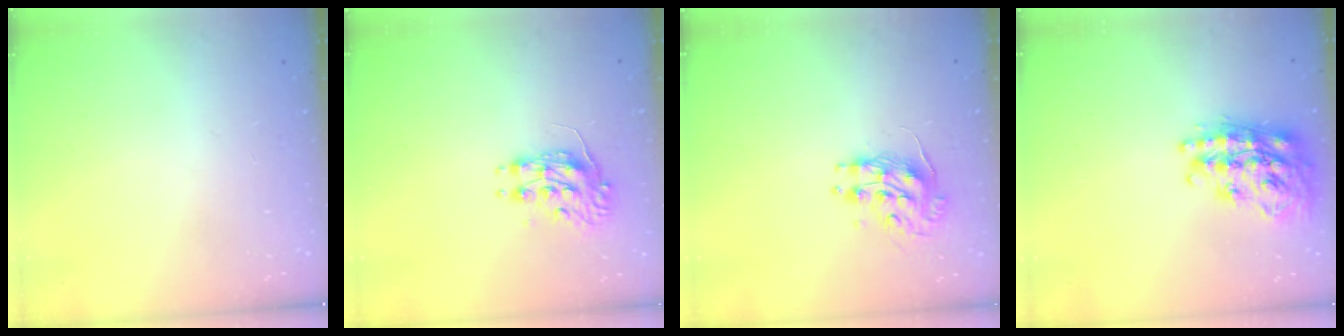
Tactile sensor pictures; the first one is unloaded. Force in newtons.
{"total": 8.2, "press": 8.2, "slide": 0.3}
{"total": 9.7, "press": 9.7, "slide": 0.8}
{"total": 23.5, "press": 23.4, "slide": 2.0}